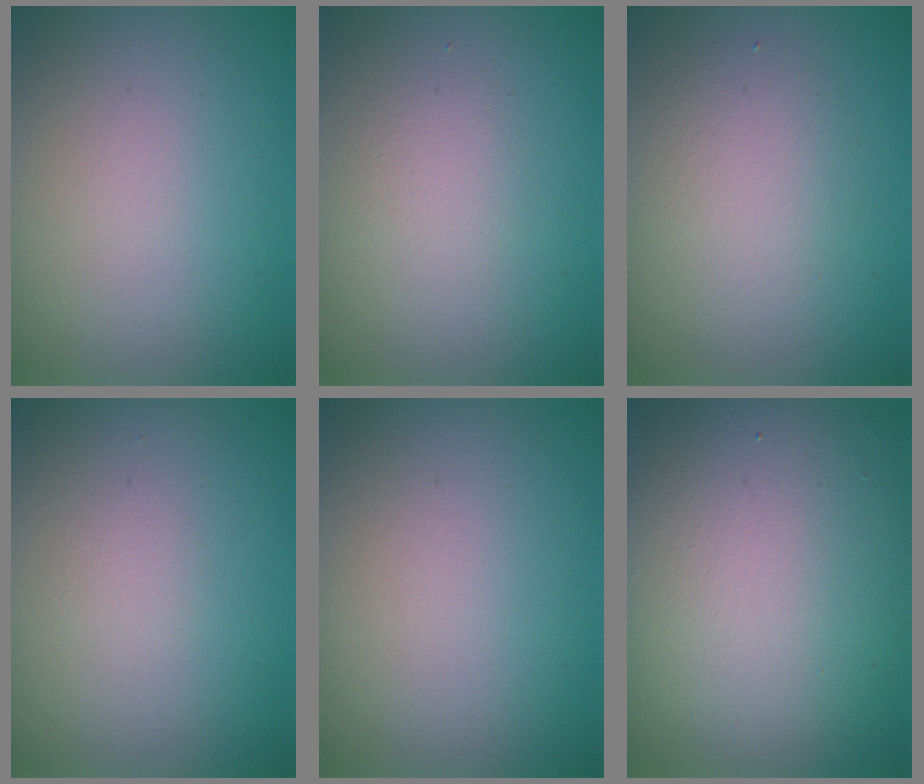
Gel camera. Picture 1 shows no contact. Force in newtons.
{"total": 1.5, "press": 1.5, "slide": 0.1}
{"total": 2.7, "press": 2.7, "slide": 0.1}
{"total": 0.6, "press": 0.6, "slide": 0.1}
{"total": 0.0}
{"total": 14.2, "press": 14.1, "slide": 1.1}